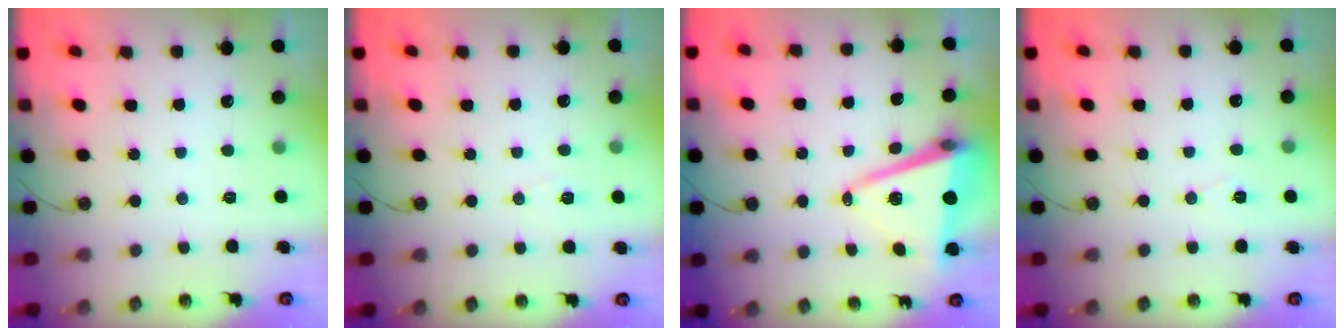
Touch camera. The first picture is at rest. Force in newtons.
{"total": 5.3, "press": 4.8, "slide": 2.2}
{"total": 11.2, "press": 10.5, "slide": 4.1}
{"total": 5.7, "press": 3.5, "slide": 4.4}